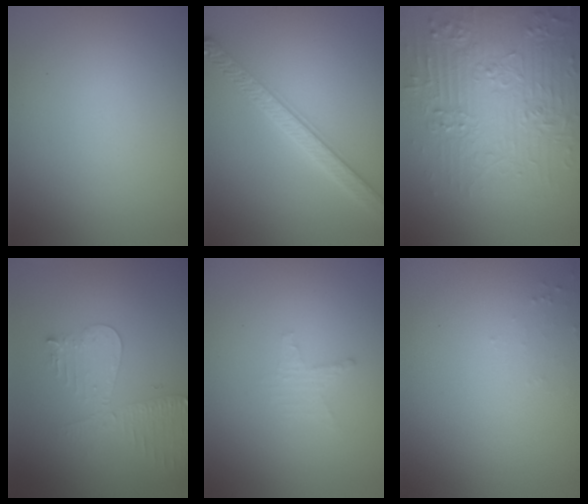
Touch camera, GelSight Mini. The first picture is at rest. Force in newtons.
{"total": 3.3, "press": 3.3, "slide": 0.3}
{"total": 7.4, "press": 5.9, "slide": 4.6}
{"total": 3.9, "press": 3.4, "slide": 1.8}
{"total": 1.2, "press": 1.2, "slide": 0.4}
{"total": 0.6, "press": 0.6, "slide": 0.2}